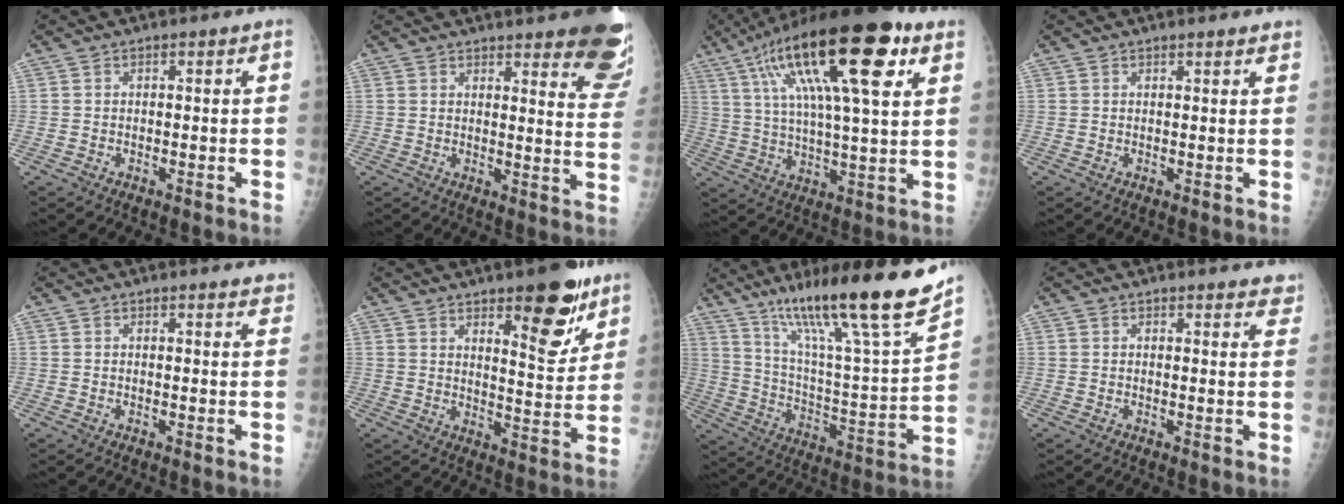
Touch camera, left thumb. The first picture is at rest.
{"total": 17.7, "force": [12.9, 4.2, 11.3], "torque": [-0.110, -0.076, 0.138]}
{"total": 26.0, "force": [11.4, 7.0, 22.3], "torque": [-0.378, 0.003, 0.184]}
{"total": 2.3, "force": [1.9, 0.4, 1.1], "torque": [-0.007, -0.002, 0.021]}
{"total": 3.6, "force": [3.1, 0.8, 1.6], "torque": [-0.004, -0.008, 0.031]}
{"total": 13.4, "force": [8.1, 4.4, 9.7], "torque": [-0.097, -0.055, 0.116]}
{"total": 25.4, "force": [17.9, 2.2, 17.9], "torque": [-0.268, -0.066, 0.302]}
{"total": 6.0, "force": [5.2, 1.6, 2.4], "torque": [0.001, -0.019, 0.049]}